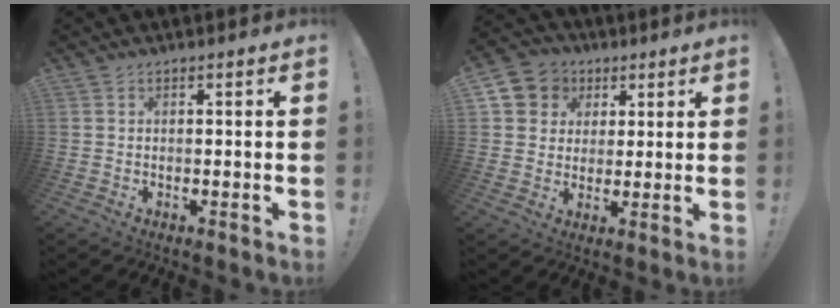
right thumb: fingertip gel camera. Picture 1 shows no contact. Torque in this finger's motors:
{"motor_torque": [0.49, 0.78, 0.18, -0.11, 0.00]}